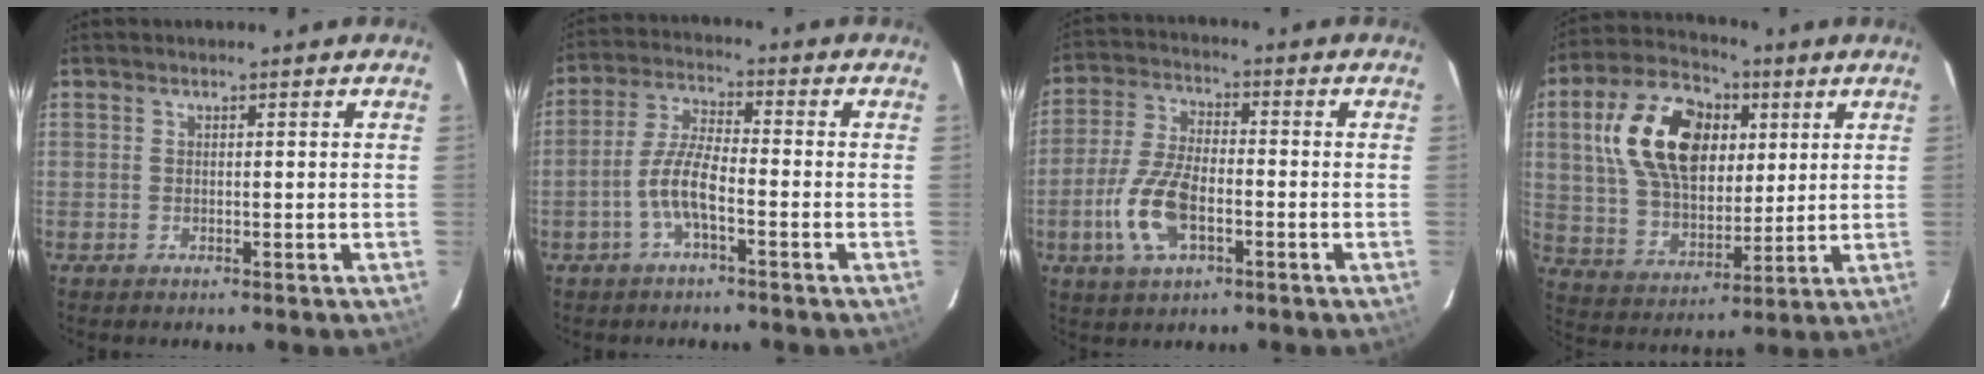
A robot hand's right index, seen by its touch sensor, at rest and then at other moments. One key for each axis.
{"total": 6.5, "fx": -2.9, "fy": 1.5, "fz": 5.7, "tx": -0.122, "ty": 0.010, "tz": -0.057}
{"total": 11.1, "fx": -3.8, "fy": 5.1, "fz": 9.0, "tx": -0.198, "ty": 0.000, "tz": -0.070}
{"total": 20.2, "fx": 5.8, "fy": 12.9, "fz": 14.4, "tx": -0.292, "ty": 0.034, "tz": 0.113}